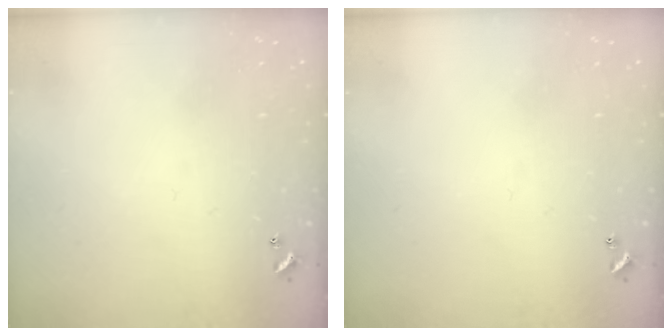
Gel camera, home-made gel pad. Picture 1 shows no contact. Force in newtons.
{"total": 0.0}